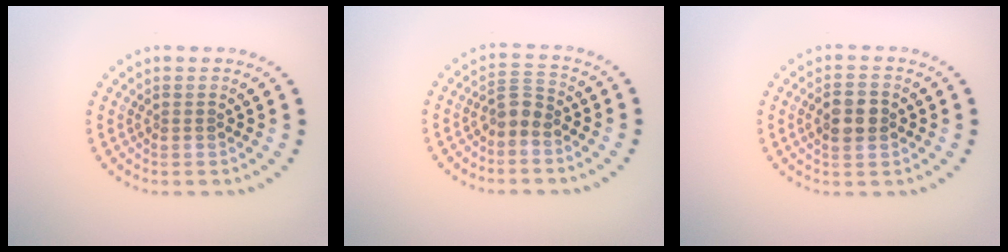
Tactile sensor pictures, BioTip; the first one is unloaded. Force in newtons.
{"total": 2.0, "press": 1.6, "slide": 1.2}
{"total": 3.1, "press": 3.1, "slide": 0.1}